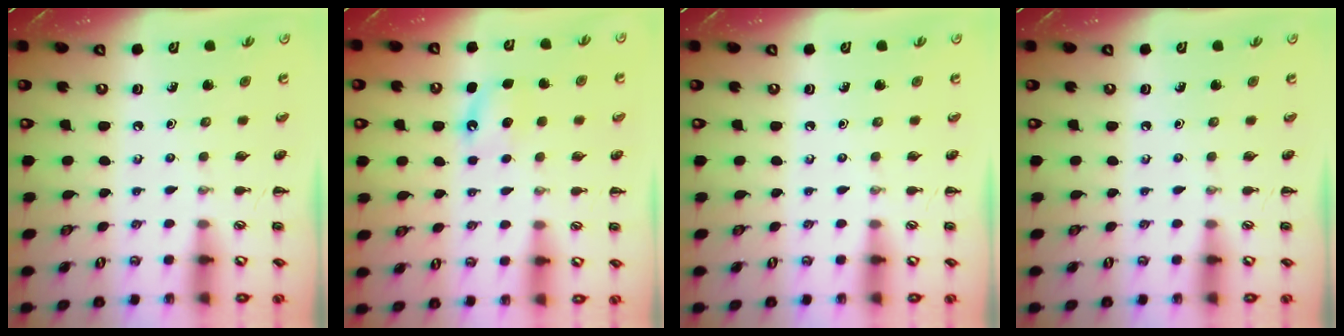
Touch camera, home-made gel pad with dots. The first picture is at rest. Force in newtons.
{"total": 4.9, "press": 4.6, "slide": 1.6}
{"total": 0.0}
{"total": 0.0}